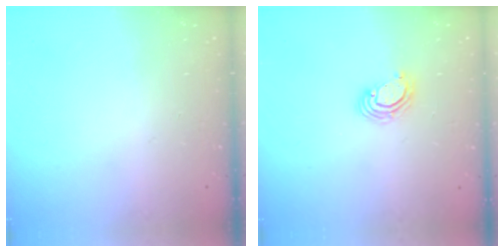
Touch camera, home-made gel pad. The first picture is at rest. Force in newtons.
{"total": 3.5, "press": 3.5, "slide": 0.3}